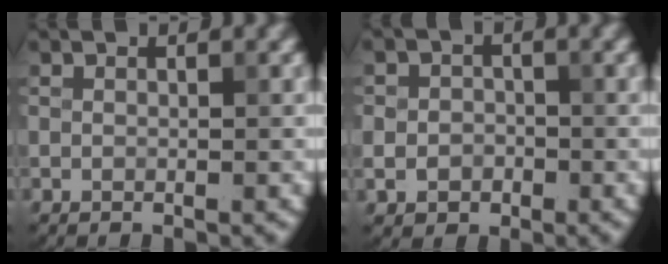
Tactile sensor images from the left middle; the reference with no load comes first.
{"total": 2.3, "force": [-0.5, 2.0, 0.9], "torque": [-0.005, -0.004, -0.015]}